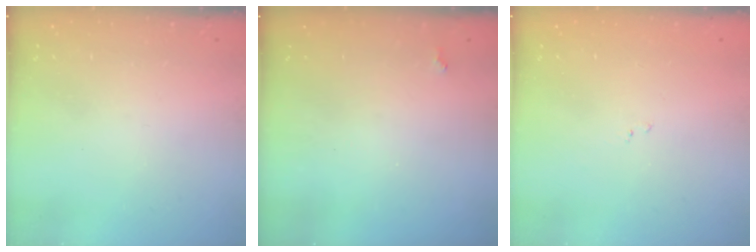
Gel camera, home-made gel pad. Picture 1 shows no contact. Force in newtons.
{"total": 2.0, "press": 2.0, "slide": 0.5}
{"total": 7.0, "press": 7.0, "slide": 0.8}